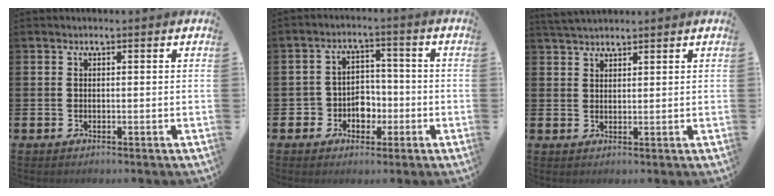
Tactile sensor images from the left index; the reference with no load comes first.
{"total": 4.2, "force": [-1.6, 3.8, 1.0], "torque": [-0.030, 0.006, -0.039]}
{"total": 2.8, "force": [2.7, 0.5, 0.5], "torque": [-0.014, -0.008, 0.050]}